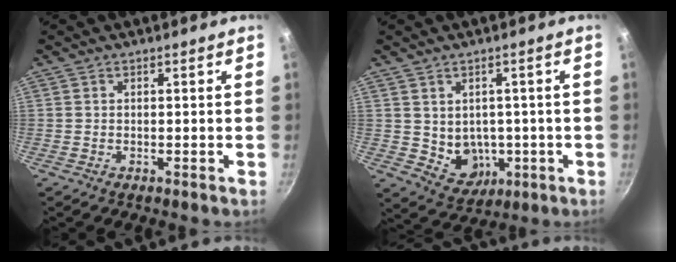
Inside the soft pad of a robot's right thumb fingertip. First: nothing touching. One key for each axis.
{"total": 7.4, "fx": -0.4, "fy": 6.1, "fz": 4.1, "tx": -0.039, "ty": -0.005, "tz": 0.012}